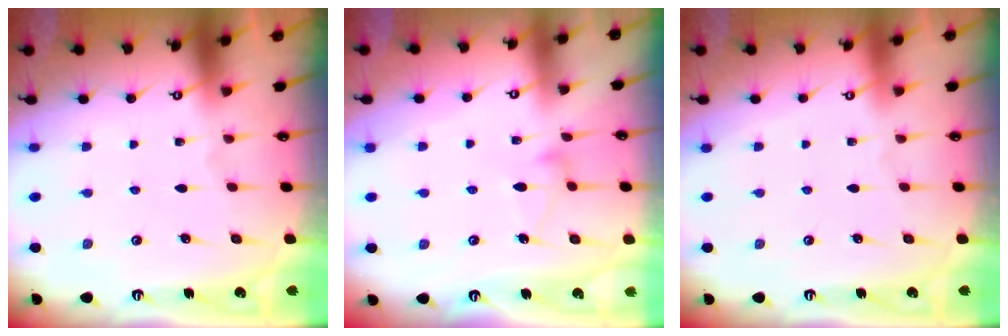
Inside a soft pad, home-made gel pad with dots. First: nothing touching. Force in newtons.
{"total": 7.9, "press": 7.9, "slide": 0.5}
{"total": 4.0, "press": 4.0, "slide": 0.1}